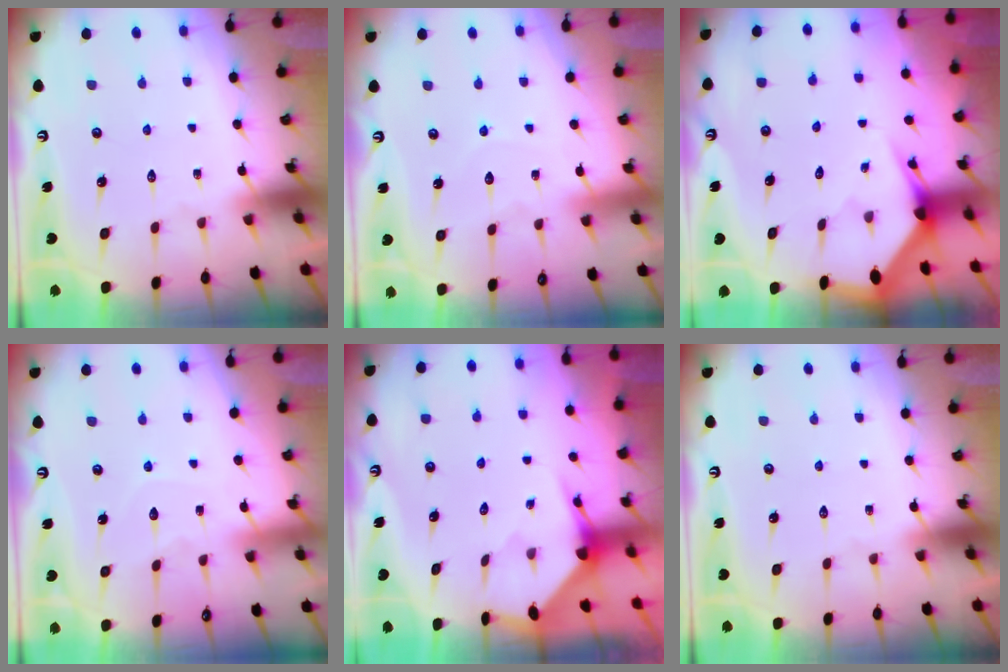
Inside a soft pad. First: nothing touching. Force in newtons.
{"total": 4.3, "press": 4.3, "slide": 0.1}
{"total": 2.8, "press": 2.8, "slide": 0.1}
{"total": 4.2, "press": 4.2, "slide": 0.1}
{"total": 3.2, "press": 3.2, "slide": 0.3}
{"total": 0.0}